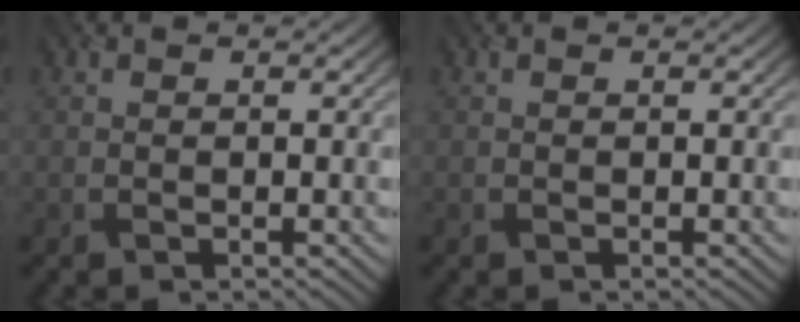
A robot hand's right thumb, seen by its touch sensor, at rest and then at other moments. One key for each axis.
{"total": 0.0}